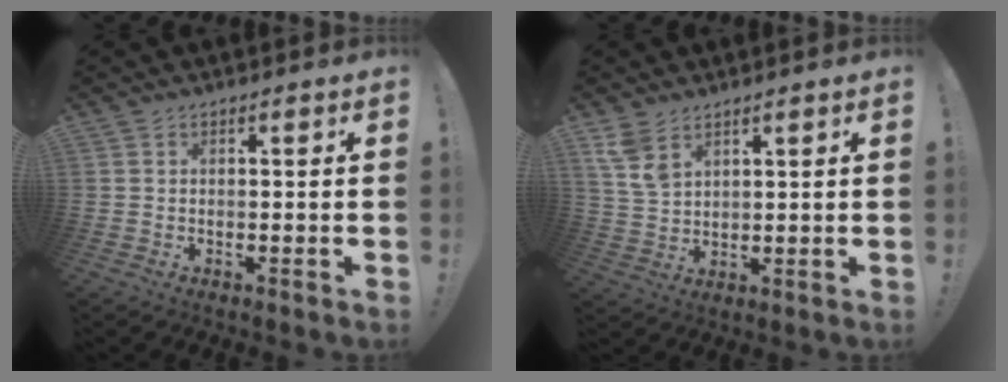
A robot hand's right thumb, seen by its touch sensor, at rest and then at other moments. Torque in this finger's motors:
{"motor_torque": [-0.19, 1.36, 0.93, 0.43, 0.06]}